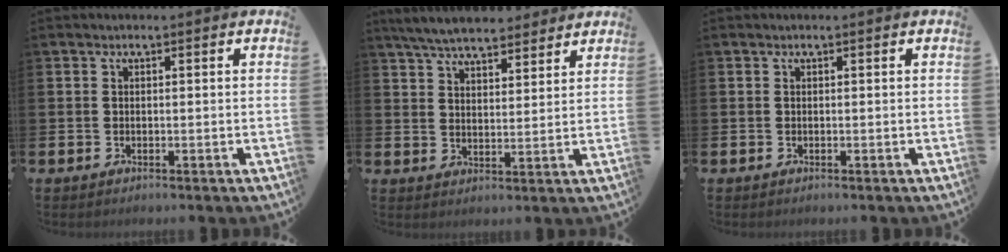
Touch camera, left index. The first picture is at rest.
{"total": 6.5, "force": [6.2, 1.2, 1.6], "torque": [-0.042, -0.026, 0.111]}
{"total": 0.0}